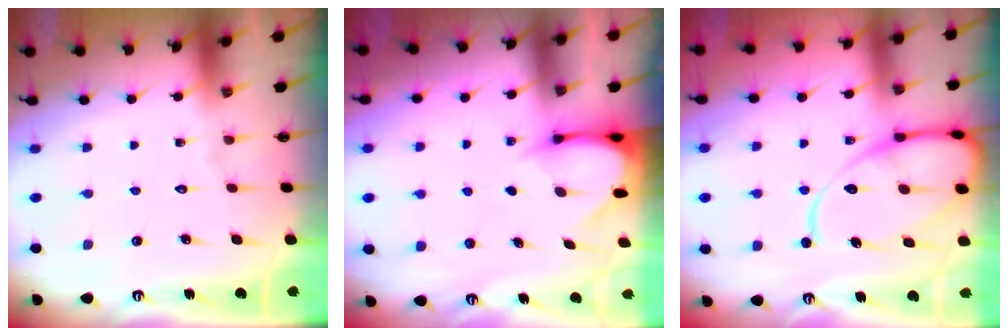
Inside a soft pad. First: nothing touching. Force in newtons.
{"total": 3.5, "press": 3.5, "slide": 0.3}
{"total": 13.8, "press": 13.7, "slide": 1.5}